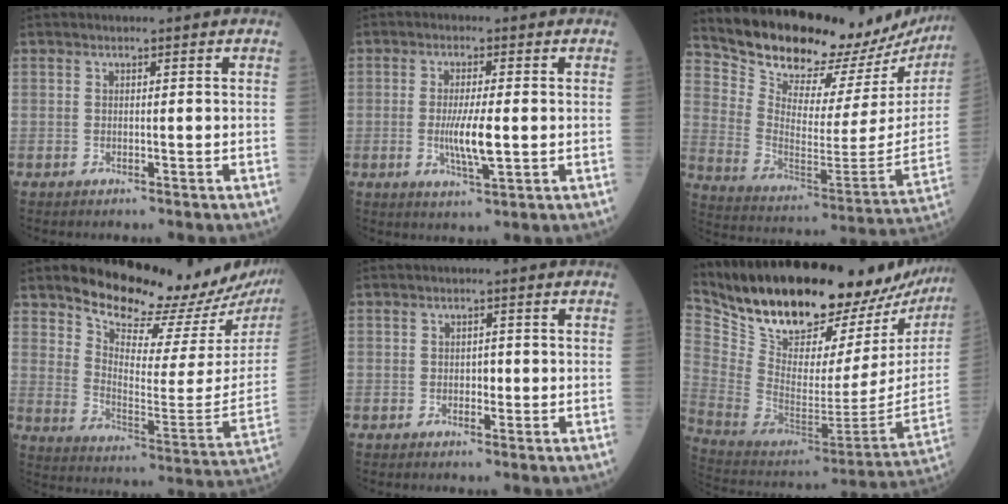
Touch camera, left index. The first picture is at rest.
{"total": 5.7, "force": [-0.6, 0.8, 5.6], "torque": [-0.113, -0.011, -0.010]}
{"total": 24.9, "force": [22.9, 6.4, 7.2], "torque": [-0.121, -0.090, 0.317]}
{"total": 18.8, "force": [17.5, 4.0, 5.6], "torque": [-0.081, -0.090, 0.230]}
{"total": 1.3, "force": [-0.2, 0.9, 0.9], "torque": [-0.011, 0.003, -0.003]}
{"total": 30.6, "force": [26.3, 8.6, 13.1], "torque": [-0.232, -0.064, 0.381]}